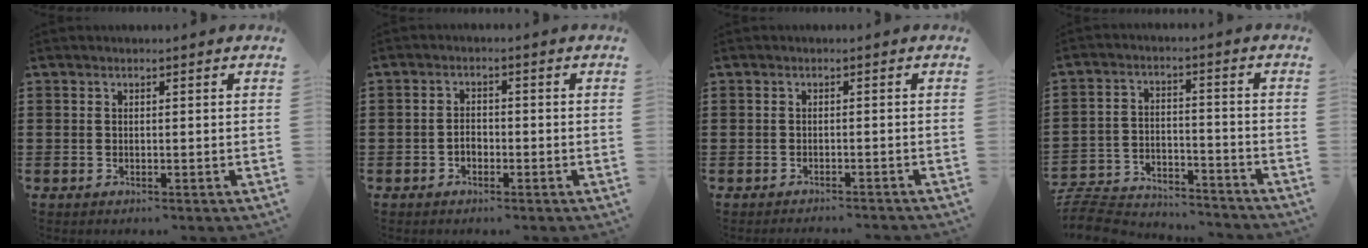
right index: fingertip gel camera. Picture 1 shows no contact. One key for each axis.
{"total": 1.9, "fx": -0.8, "fy": 1.3, "fz": 1.1, "tx": -0.024, "ty": 0.004, "tz": -0.016}
{"total": 1.2, "fx": -1.2, "fy": -0.2, "fz": -0.1, "tx": -0.002, "ty": 0.000, "tz": -0.024}
{"total": 7.7, "fx": -7.4, "fy": 1.2, "fz": 1.4, "tx": -0.040, "ty": 0.010, "tz": -0.149}